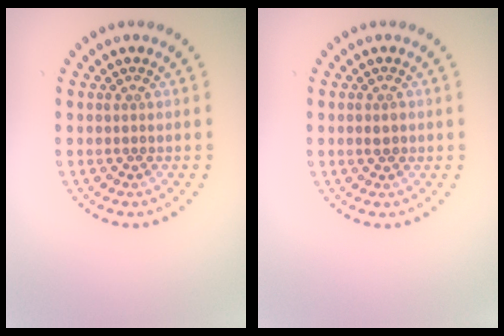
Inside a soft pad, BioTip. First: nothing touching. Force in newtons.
{"total": 1.2, "press": 1.2, "slide": 0.2}